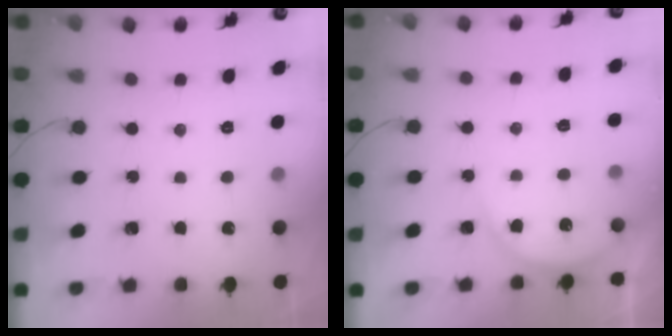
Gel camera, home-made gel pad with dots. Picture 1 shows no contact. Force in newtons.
{"total": 5.0, "press": 5.0, "slide": 0.5}